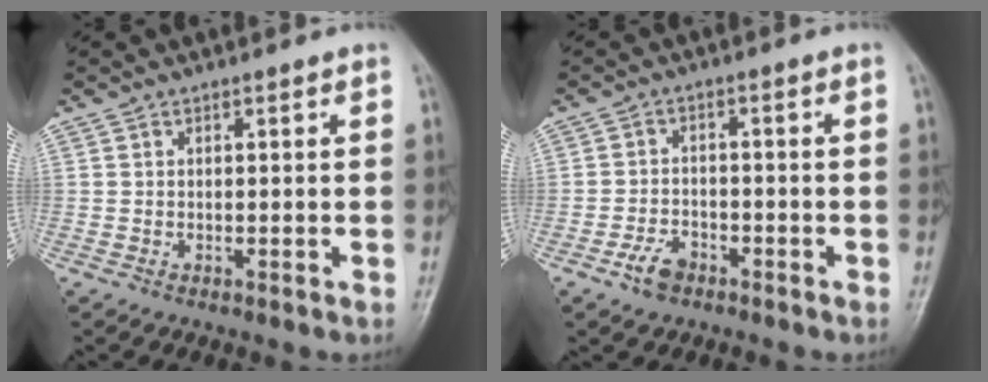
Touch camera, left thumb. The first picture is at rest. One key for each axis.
{"total": 4.3, "fx": -2.7, "fy": 2.5, "fz": 2.2, "tx": -0.036, "ty": 0.017, "tz": -0.049}